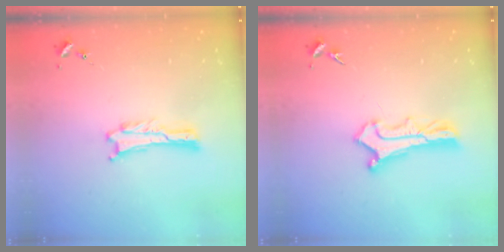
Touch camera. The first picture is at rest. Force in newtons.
{"total": 2.9, "press": 2.9, "slide": 0.3}